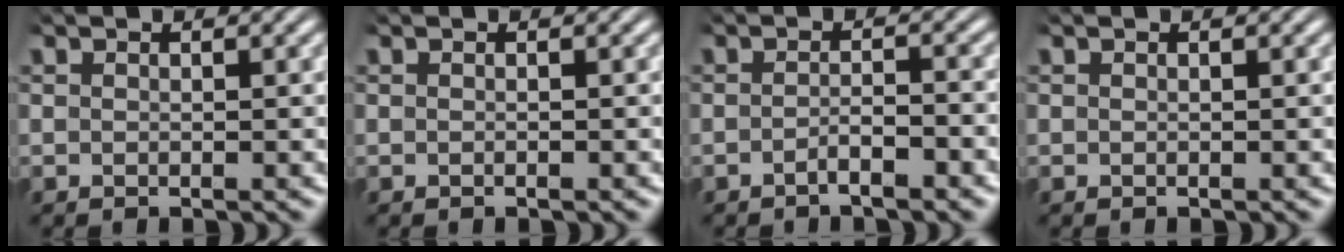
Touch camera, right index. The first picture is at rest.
{"total": 0.0}
{"total": 1.9, "force": [-1.6, 0.0, 1.0], "torque": [-0.012, -0.002, -0.032]}
{"total": 0.0}